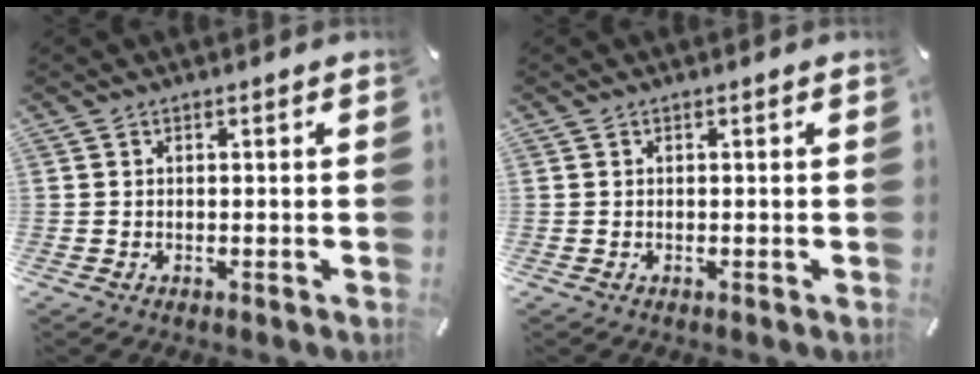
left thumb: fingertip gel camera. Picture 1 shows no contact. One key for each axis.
{"total": 0.0}